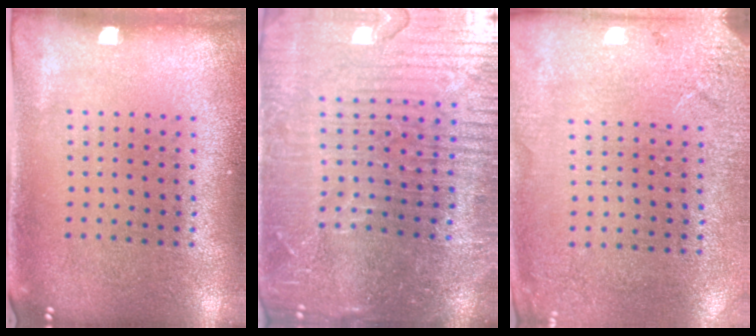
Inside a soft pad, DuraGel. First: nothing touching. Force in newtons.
{"total": 5.8, "press": 5.2, "slide": 2.6}
{"total": 2.6, "press": 2.4, "slide": 0.9}